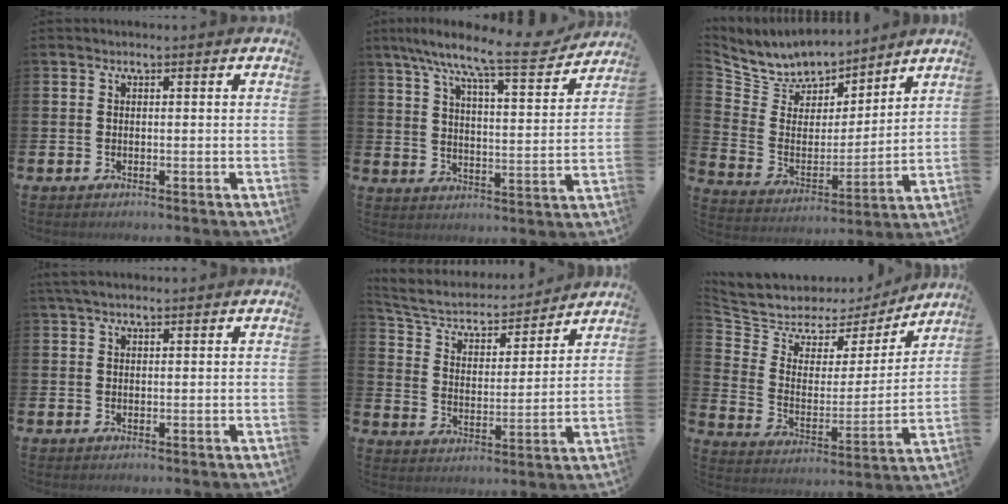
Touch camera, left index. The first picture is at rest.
{"total": 10.3, "force": [8.7, 1.1, 5.3], "torque": [-0.111, -0.061, 0.138]}
{"total": 7.4, "force": [7.1, 2.2, -0.6], "torque": [-0.039, -0.066, 0.126]}
{"total": 2.2, "force": [1.8, 0.7, 1.0], "torque": [-0.016, 0.002, 0.031]}
{"total": 6.3, "force": [5.7, 2.2, 1.4], "torque": [-0.060, -0.046, 0.093]}
{"total": 7.4, "force": [6.7, 3.1, 0.4], "torque": [-0.055, -0.053, 0.117]}